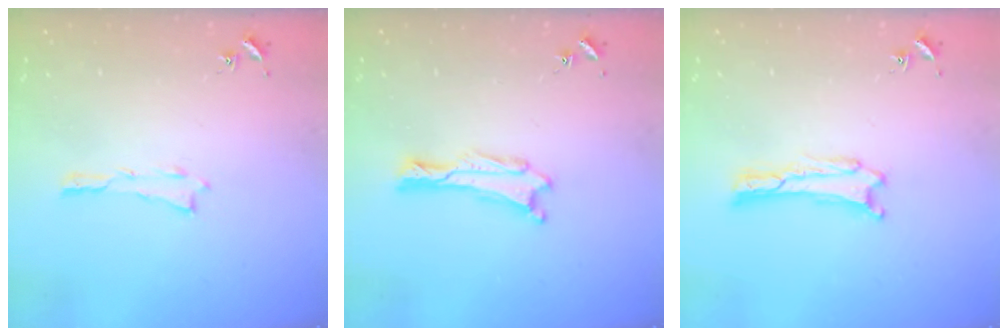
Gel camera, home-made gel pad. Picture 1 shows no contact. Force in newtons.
{"total": 0.6, "press": 0.6, "slide": 0.2}
{"total": 0.9, "press": 0.9, "slide": 0.0}